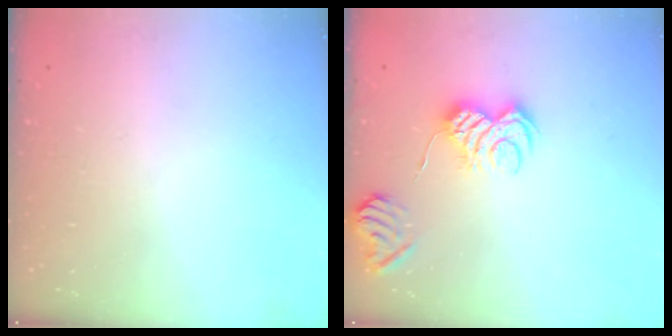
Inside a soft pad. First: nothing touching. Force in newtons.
{"total": 10.3, "press": 10.3, "slide": 0.8}